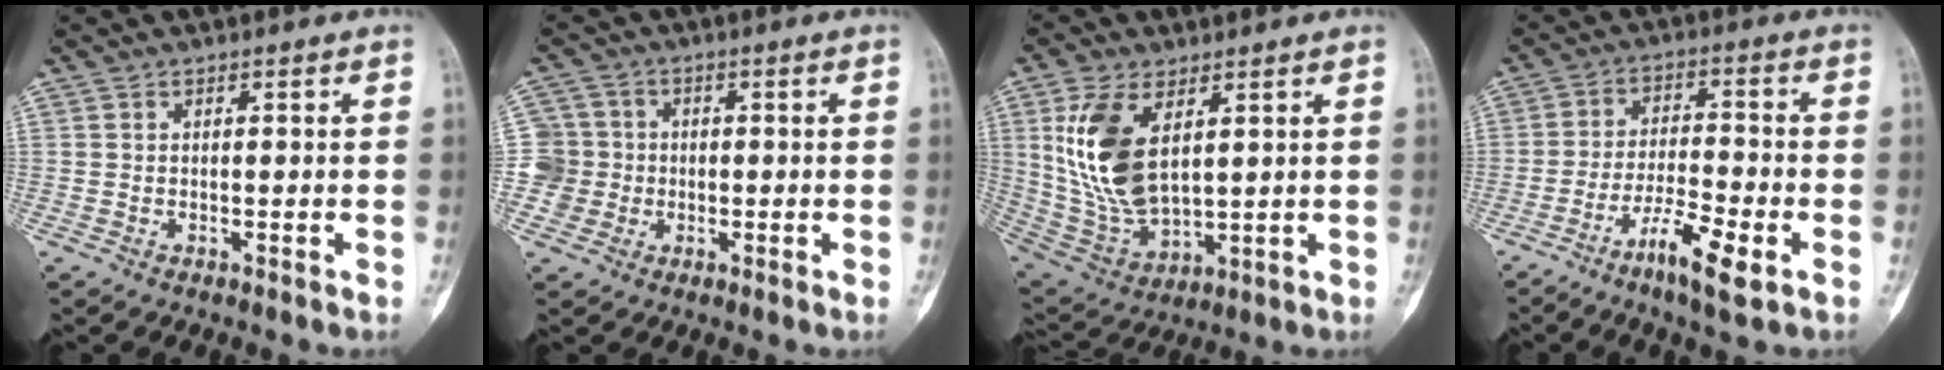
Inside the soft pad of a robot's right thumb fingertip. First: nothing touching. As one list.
[{"total": 6.2, "force": [-0.7, 6.2, 0.1], "torque": [0.026, 0.014, -0.021]}, {"total": 15.0, "force": [4.6, 7.8, 12.0], "torque": [-0.239, -0.021, 0.108]}, {"total": 8.7, "force": [-4.7, 1.6, 7.2], "torque": [-0.142, 0.020, -0.085]}]